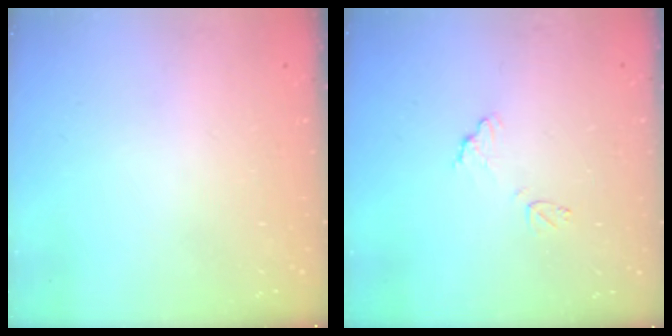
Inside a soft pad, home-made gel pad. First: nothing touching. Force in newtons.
{"total": 8.7, "press": 8.6, "slide": 0.6}